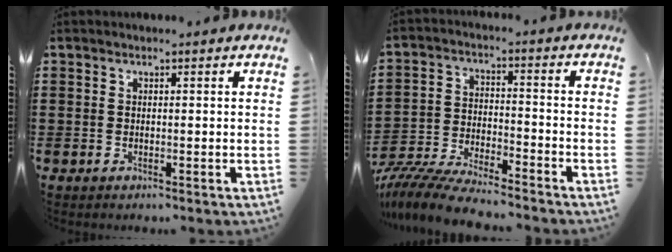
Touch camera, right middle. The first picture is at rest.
{"total": 7.7, "force": [-7.4, 0.5, 2.0], "torque": [-0.041, 0.004, -0.146]}